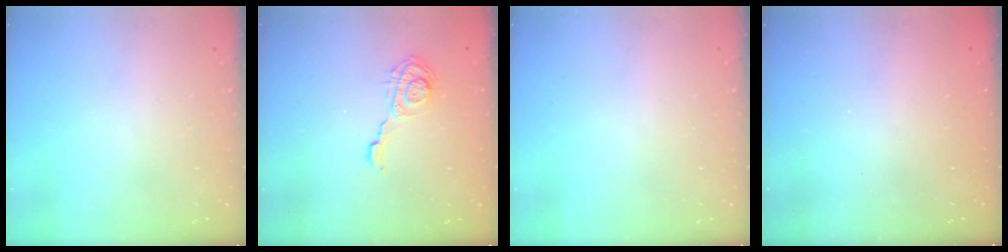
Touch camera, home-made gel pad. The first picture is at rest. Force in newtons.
{"total": 7.4, "press": 7.4, "slide": 0.3}
{"total": 0.0}
{"total": 2.4, "press": 2.3, "slide": 0.8}